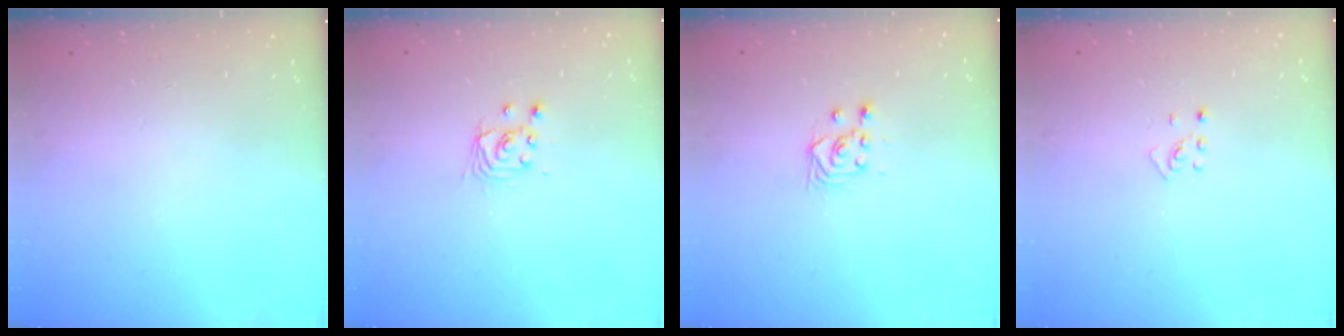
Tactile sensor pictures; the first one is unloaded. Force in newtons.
{"total": 2.9, "press": 2.9, "slide": 0.1}
{"total": 3.6, "press": 3.3, "slide": 1.5}
{"total": 2.7, "press": 2.7, "slide": 0.5}